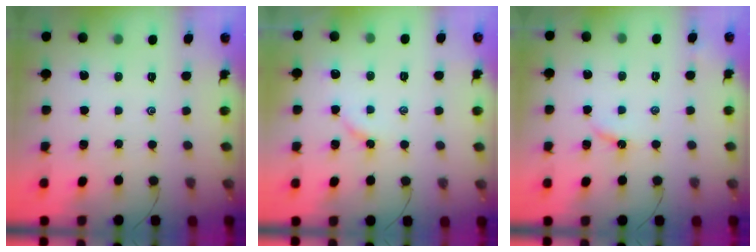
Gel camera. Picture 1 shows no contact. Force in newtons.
{"total": 3.2, "press": 3.2, "slide": 0.5}
{"total": 4.9, "press": 4.9, "slide": 0.6}